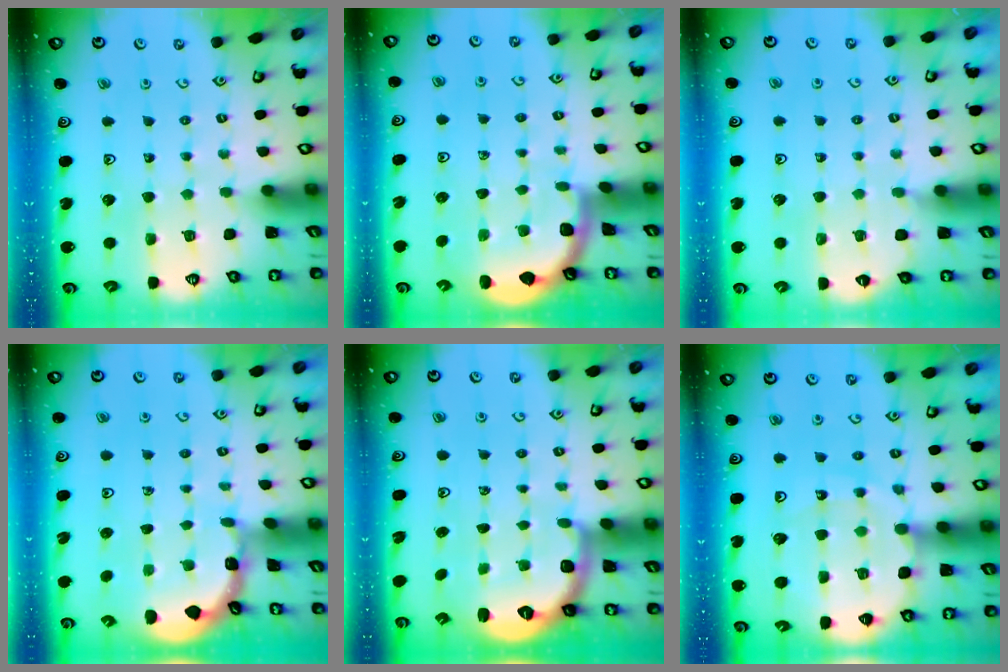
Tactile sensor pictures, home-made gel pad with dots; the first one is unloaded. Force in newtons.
{"total": 1.7, "press": 1.7, "slide": 0.0}
{"total": 3.7, "press": 3.6, "slide": 0.5}
{"total": 1.2, "press": 1.1, "slide": 0.2}
{"total": 2.6, "press": 1.6, "slide": 2.1}
{"total": 12.8, "press": 12.8, "slide": 1.4}